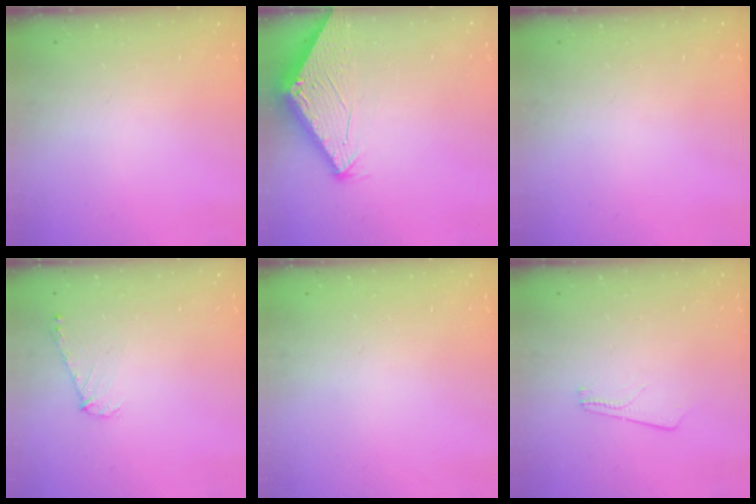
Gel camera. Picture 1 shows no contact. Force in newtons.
{"total": 2.9, "press": 2.9, "slide": 0.1}
{"total": 0.0}
{"total": 4.8, "press": 4.7, "slide": 0.7}
{"total": 0.0}
{"total": 2.6, "press": 2.6, "slide": 0.3}